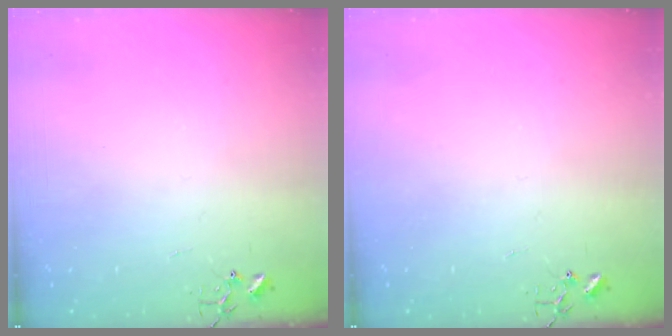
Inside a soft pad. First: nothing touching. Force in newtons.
{"total": 0.0}